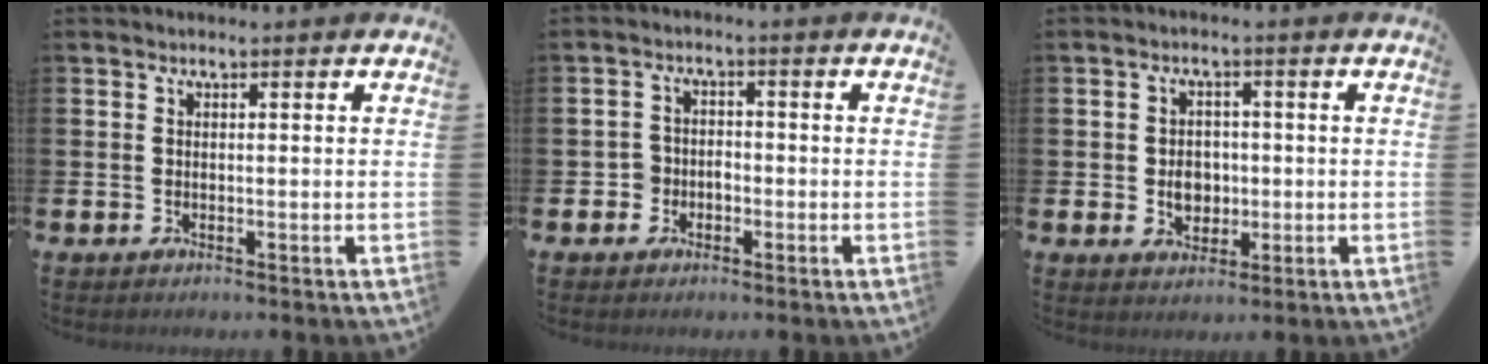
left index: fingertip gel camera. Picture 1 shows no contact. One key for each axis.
{"total": 2.6, "fx": -1.5, "fy": 2.1, "fz": 0.2, "tx": -0.015, "ty": 0.007, "tz": -0.035}
{"total": 3.9, "fx": -0.3, "fy": 3.1, "fz": 2.2, "tx": -0.030, "ty": 0.001, "tz": -0.014}